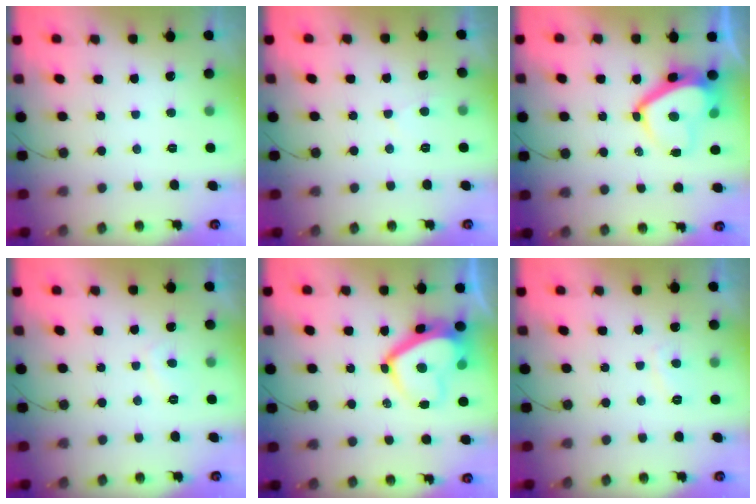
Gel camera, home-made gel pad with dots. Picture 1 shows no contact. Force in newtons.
{"total": 2.7, "press": 2.6, "slide": 0.5}
{"total": 9.0, "press": 9.0, "slide": 1.1}
{"total": 2.0, "press": 1.9, "slide": 0.5}
{"total": 10.2, "press": 10.0, "slide": 1.9}
{"total": 2.7, "press": 2.5, "slide": 0.8}